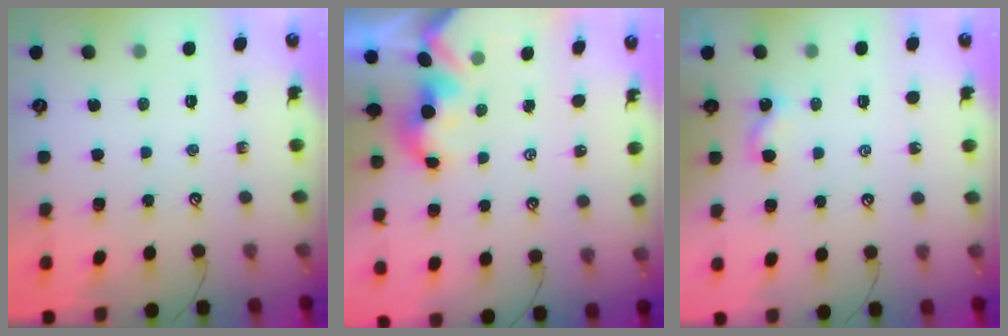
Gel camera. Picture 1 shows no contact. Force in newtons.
{"total": 1.7, "press": 1.7, "slide": 0.2}
{"total": 1.7, "press": 1.6, "slide": 0.3}